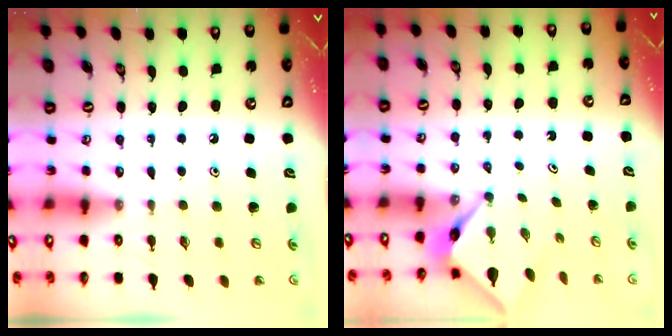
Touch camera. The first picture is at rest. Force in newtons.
{"total": 3.9, "press": 3.9, "slide": 0.2}